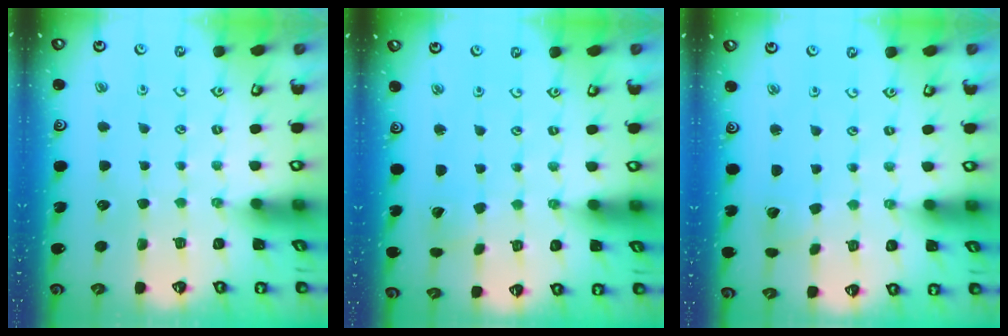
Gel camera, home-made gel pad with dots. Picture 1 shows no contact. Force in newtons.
{"total": 0.0}
{"total": 2.4, "press": 2.4, "slide": 0.2}